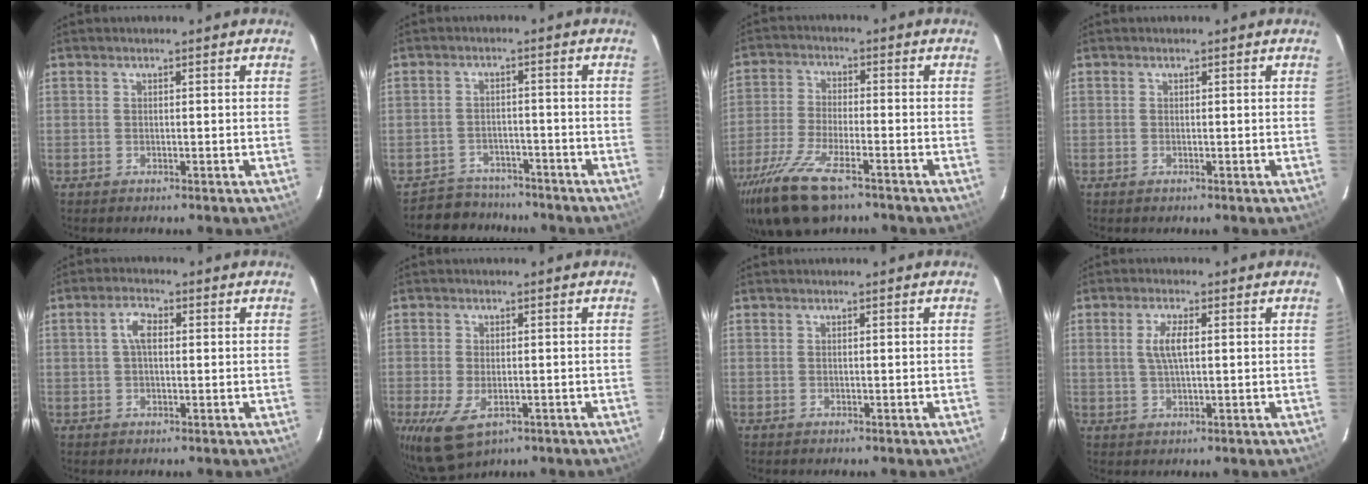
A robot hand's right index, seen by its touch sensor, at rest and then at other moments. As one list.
[{"total": 6.4, "force": [-5.2, 3.7, -0.3], "torque": [-0.008, 0.023, -0.079]}, {"total": 13.6, "force": [-9.4, 4.3, 8.9], "torque": [-0.205, -0.036, -0.182]}, {"total": 0.0}, {"total": 3.5, "force": [0.6, 1.7, 3.0], "torque": [-0.059, 0.011, 0.010]}, {"total": 7.4, "force": [-3.0, 4.2, 5.3], "torque": [-0.115, -0.024, -0.048]}, {"total": 0.0}, {"total": 4.0, "force": [0.8, 1.1, 3.8], "torque": [-0.074, 0.005, 0.019]}]